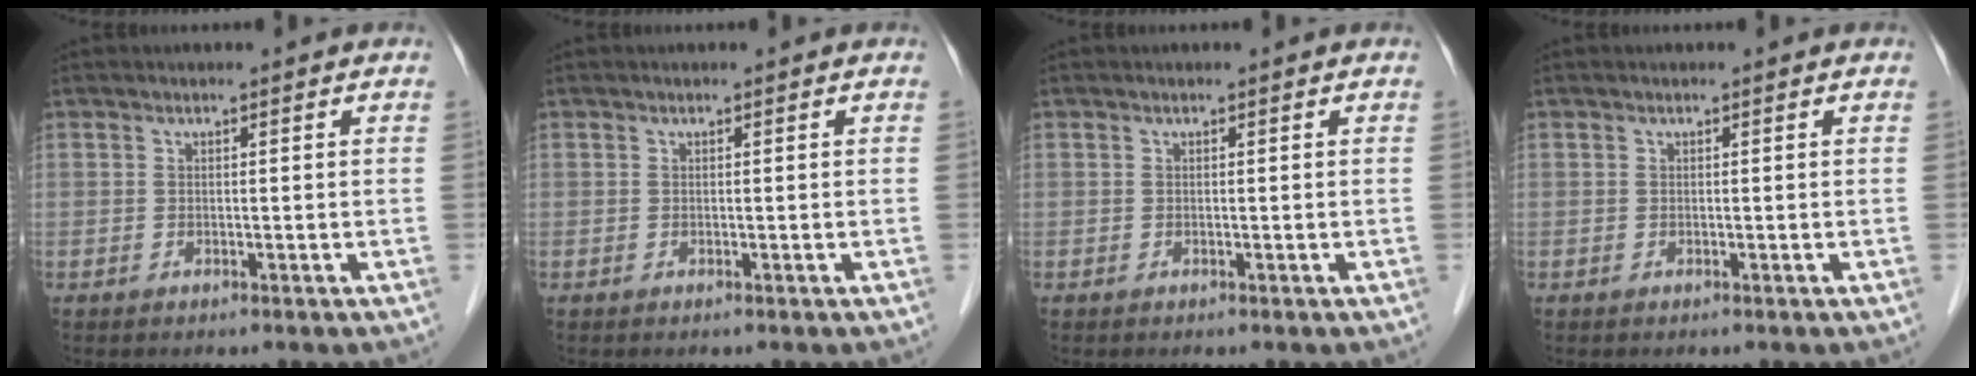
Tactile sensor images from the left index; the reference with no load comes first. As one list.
[{"total": 0.0}, {"total": 0.0}, {"total": 0.0}]